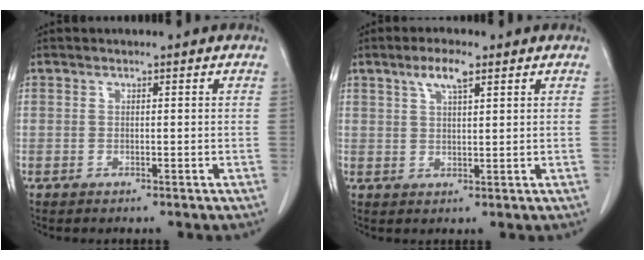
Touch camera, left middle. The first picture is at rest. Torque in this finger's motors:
{"motor_torque": [0.22, -0.16, 0.03, 0.02]}